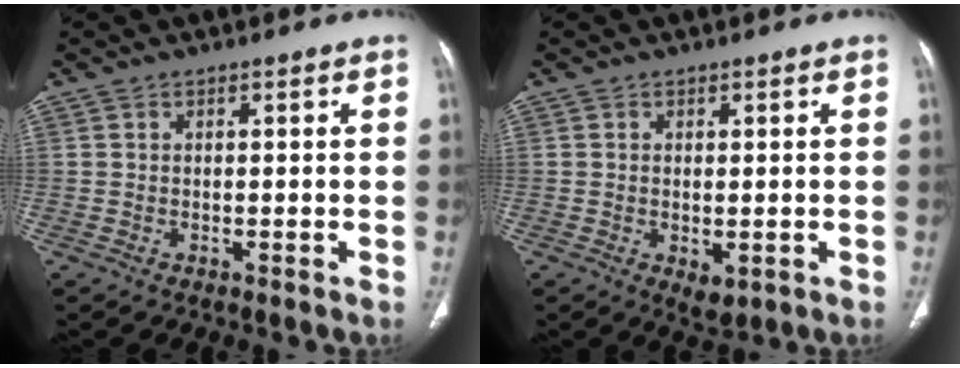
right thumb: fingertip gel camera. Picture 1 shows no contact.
{"total": 2.9, "force": [-0.7, 1.6, 2.3], "torque": [-0.033, -0.008, -0.002]}